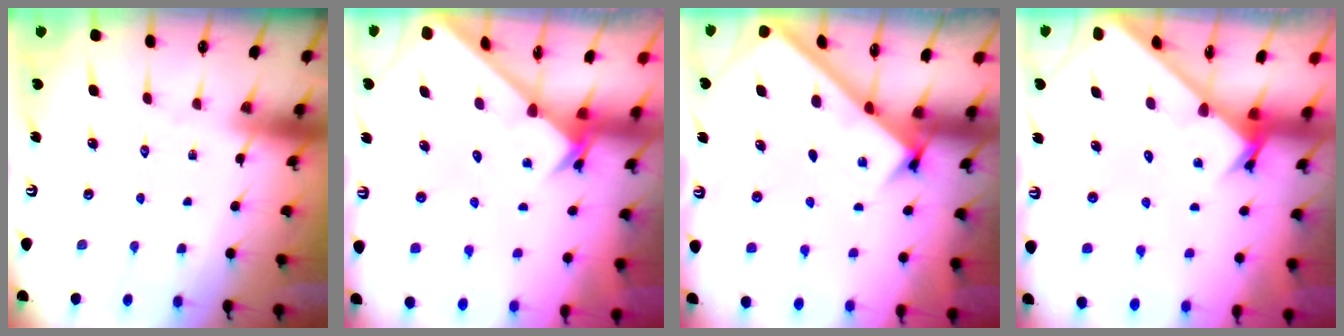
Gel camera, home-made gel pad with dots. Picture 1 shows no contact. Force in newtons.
{"total": 2.4, "press": 2.4, "slide": 0.2}
{"total": 2.6, "press": 2.6, "slide": 0.3}
{"total": 2.4, "press": 2.4, "slide": 0.2}